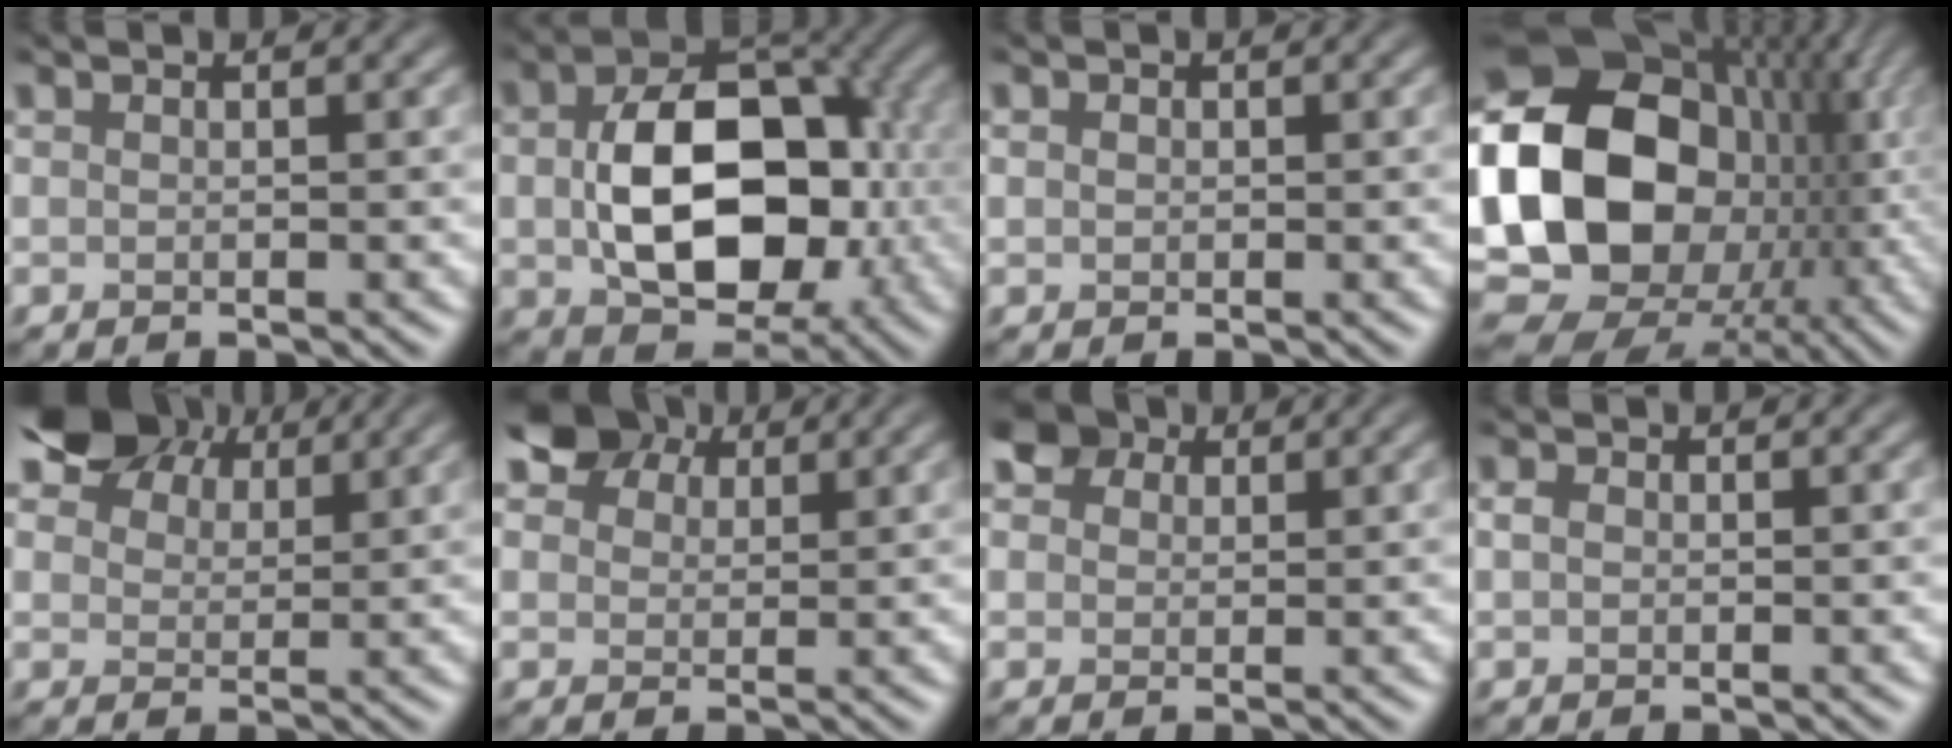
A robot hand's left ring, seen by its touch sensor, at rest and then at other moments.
{"total": 11.4, "force": [-1.3, 7.7, 8.3], "torque": [-0.141, -0.008, -0.015]}
{"total": 0.5, "force": [-0.1, 0.5, 0.1], "torque": [0.000, -0.001, -0.006]}
{"total": 19.7, "force": [-1.9, 15.3, 12.2], "torque": [-0.232, -0.001, -0.028]}
{"total": 6.9, "force": [4.3, 4.2, 3.4], "torque": [-0.077, 0.009, 0.067]}
{"total": 4.8, "force": [2.9, 3.2, 2.0], "torque": [-0.052, 0.000, 0.051]}
{"total": 5.8, "force": [3.5, 3.7, 2.7], "torque": [-0.073, 0.006, 0.046]}
{"total": 0.9, "force": [-0.5, 0.7, 0.4], "torque": [-0.005, 0.000, -0.015]}